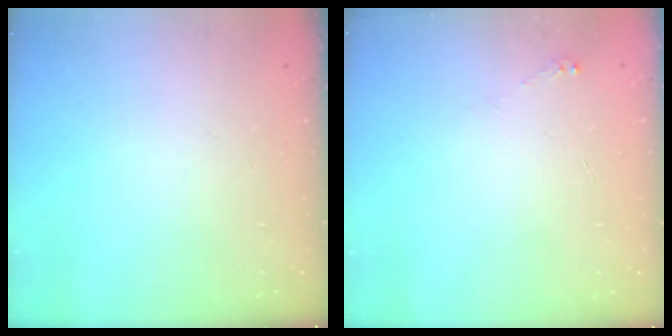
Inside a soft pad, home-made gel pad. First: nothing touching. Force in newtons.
{"total": 3.1, "press": 3.0, "slide": 0.5}